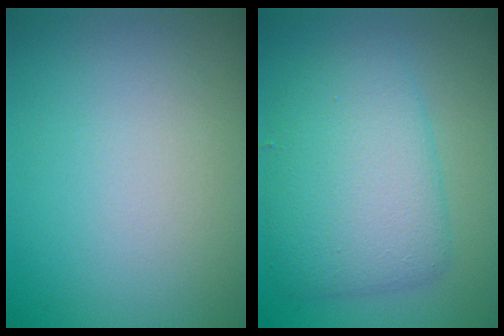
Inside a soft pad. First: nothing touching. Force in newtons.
{"total": 6.3, "press": 6.2, "slide": 0.1}